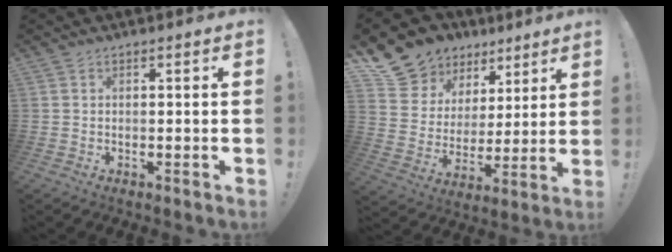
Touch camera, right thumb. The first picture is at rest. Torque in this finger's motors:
{"motor_torque": [0.54, 0.55, 0.48, 0.48, 0.14]}